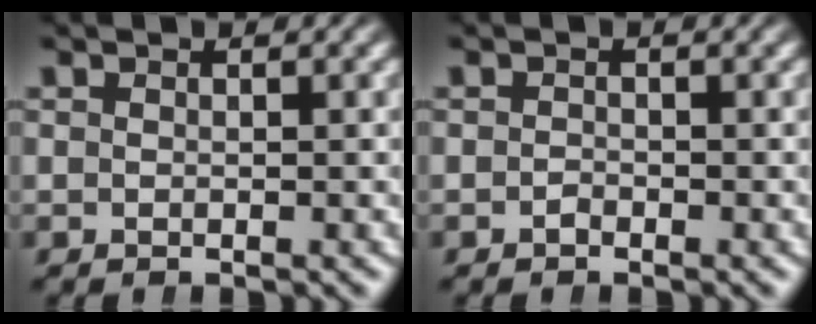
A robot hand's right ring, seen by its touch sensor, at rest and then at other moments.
{"total": 0.6, "force": [-0.6, 0.0, -0.1], "torque": [-0.003, -0.005, -0.009]}